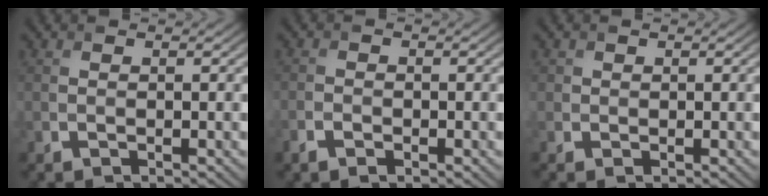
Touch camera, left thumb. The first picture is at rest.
{"total": 1.0, "force": [-0.6, 0.6, 0.6], "torque": [-0.015, -0.001, -0.017]}
{"total": 1.2, "force": [-0.5, 1.1, 0.2], "torque": [-0.003, -0.001, -0.008]}